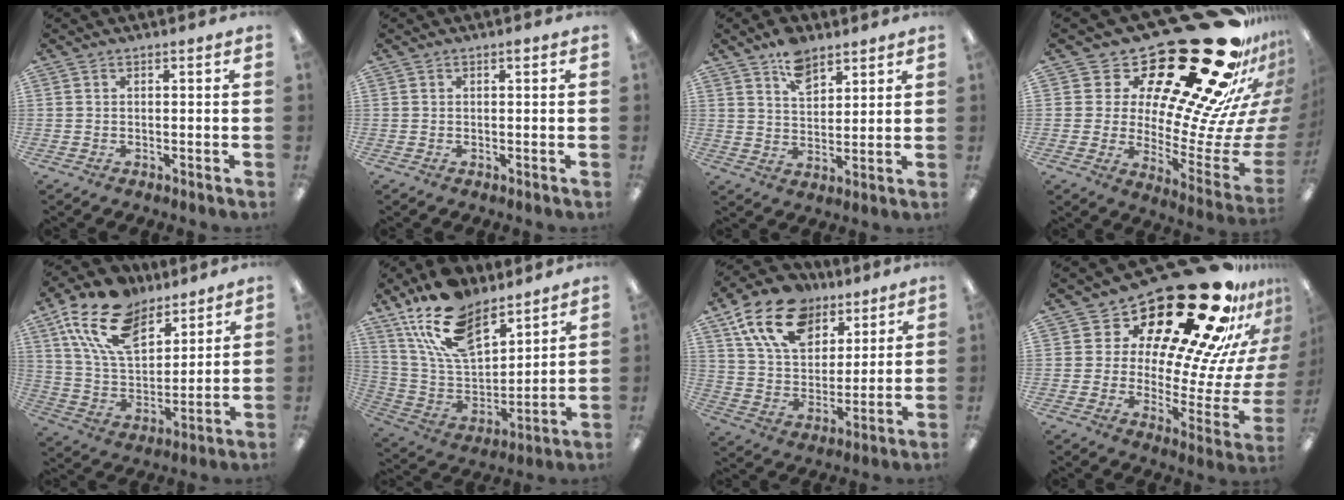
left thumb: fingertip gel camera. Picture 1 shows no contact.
{"total": 0.7, "force": [0.4, 0.3, 0.5], "torque": [-0.004, 0.000, 0.005]}
{"total": 8.1, "force": [5.7, 4.5, 3.6], "torque": [-0.050, -0.026, 0.100]}
{"total": 34.2, "force": [22.6, 11.5, 22.9], "torque": [-0.288, -0.212, 0.418]}
{"total": 18.3, "force": [11.2, 10.1, 10.3], "torque": [-0.196, -0.039, 0.209]}
{"total": 18.8, "force": [13.4, 8.8, 9.7], "torque": [-0.196, -0.064, 0.246]}
{"total": 17.5, "force": [10.8, 10.6, 8.7], "torque": [-0.158, -0.042, 0.200]}
{"total": 28.8, "force": [21.0, 10.4, 16.7], "torque": [-0.232, -0.175, 0.363]}